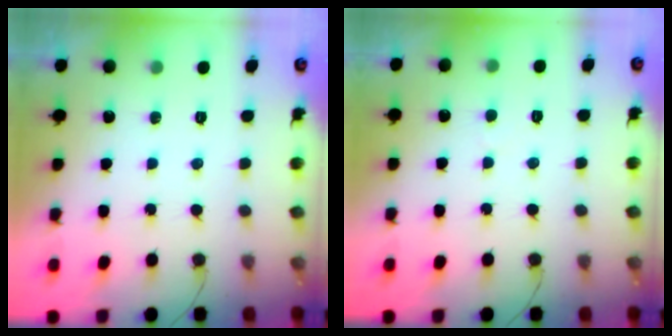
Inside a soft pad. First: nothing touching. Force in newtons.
{"total": 2.5, "press": 2.5, "slide": 0.2}